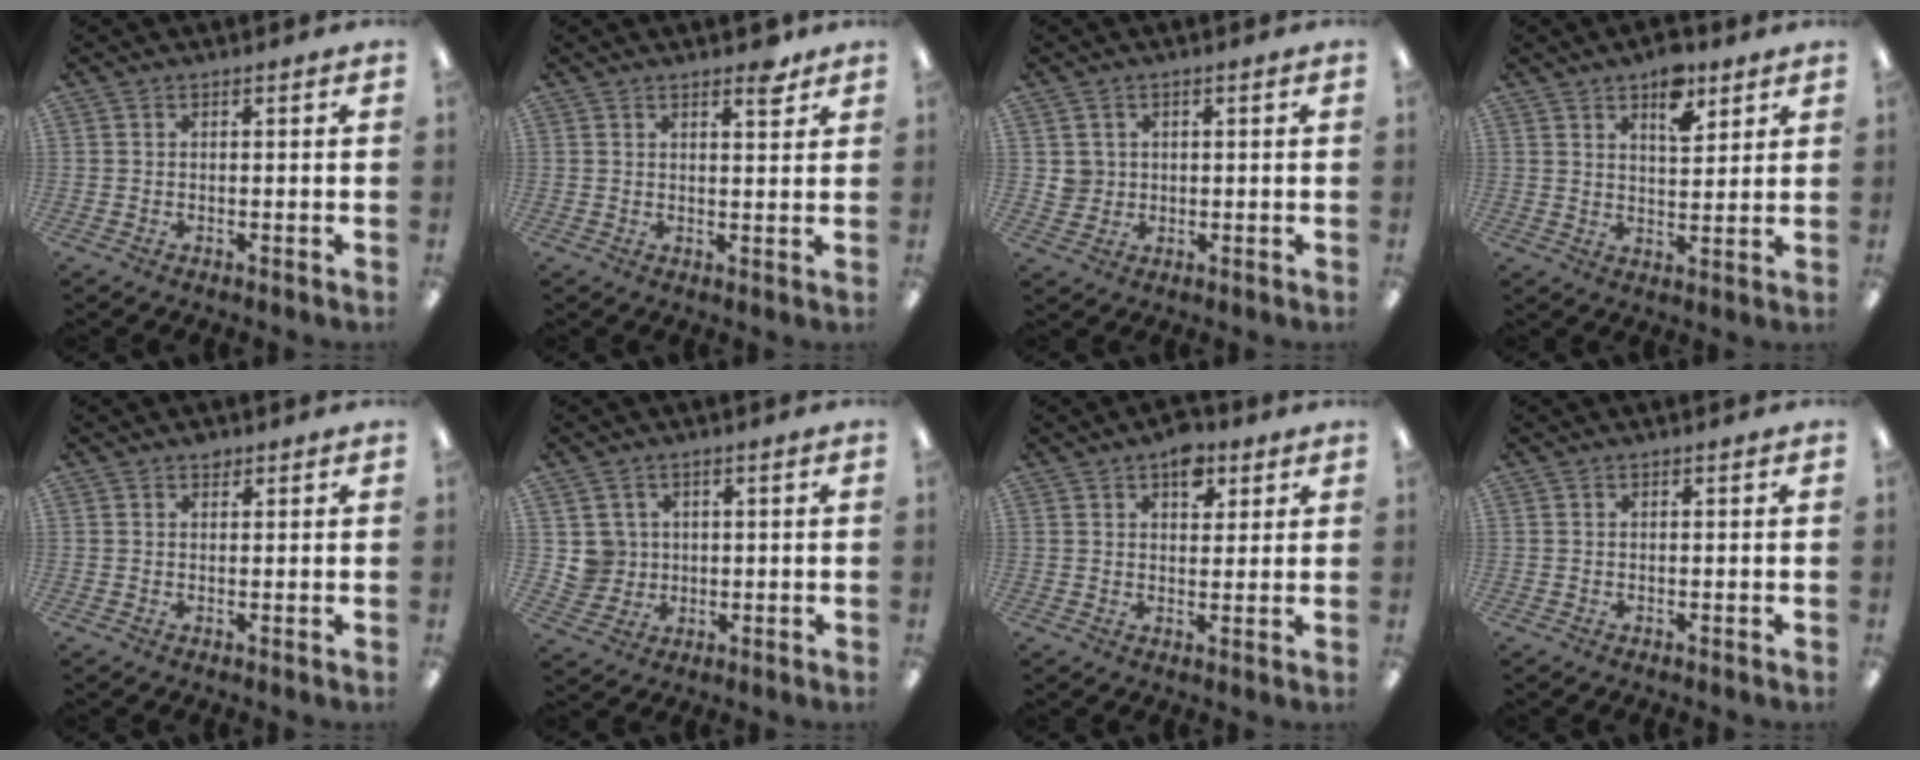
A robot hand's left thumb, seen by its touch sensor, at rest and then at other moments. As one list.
[{"total": 3.5, "force": [2.9, 1.0, 1.7], "torque": [-0.007, -0.017, 0.043]}, {"total": 3.5, "force": [0.8, 3.4, 0.0], "torque": [-0.002, 0.004, 0.014]}, {"total": 8.1, "force": [5.4, 4.0, 4.5], "torque": [-0.056, -0.025, 0.089]}, {"total": 1.4, "force": [1.0, 0.8, 0.4], "torque": [-0.001, -0.002, 0.017]}, {"total": 5.3, "force": [1.4, 5.1, -0.1], "torque": [-0.003, 0.005, 0.028]}, {"total": 6.6, "force": [3.7, 4.1, 3.6], "torque": [-0.030, -0.009, 0.060]}, {"total": 0.0}]